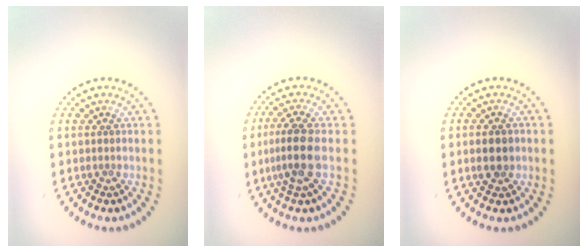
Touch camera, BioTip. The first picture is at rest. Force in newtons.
{"total": 3.7, "press": 3.3, "slide": 1.7}
{"total": 2.4, "press": 2.4, "slide": 0.1}